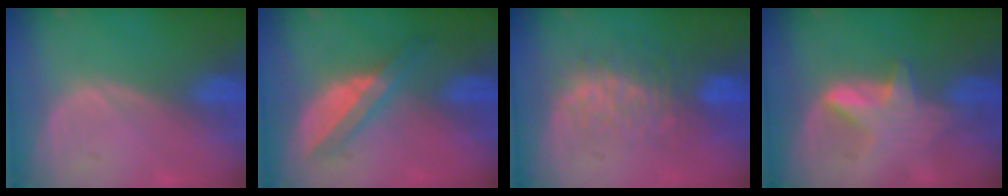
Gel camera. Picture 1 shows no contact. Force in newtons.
{"total": 6.0, "press": 5.3, "slide": 2.8}
{"total": 9.1, "press": 8.0, "slide": 4.5}
{"total": 5.6, "press": 5.5, "slide": 1.1}